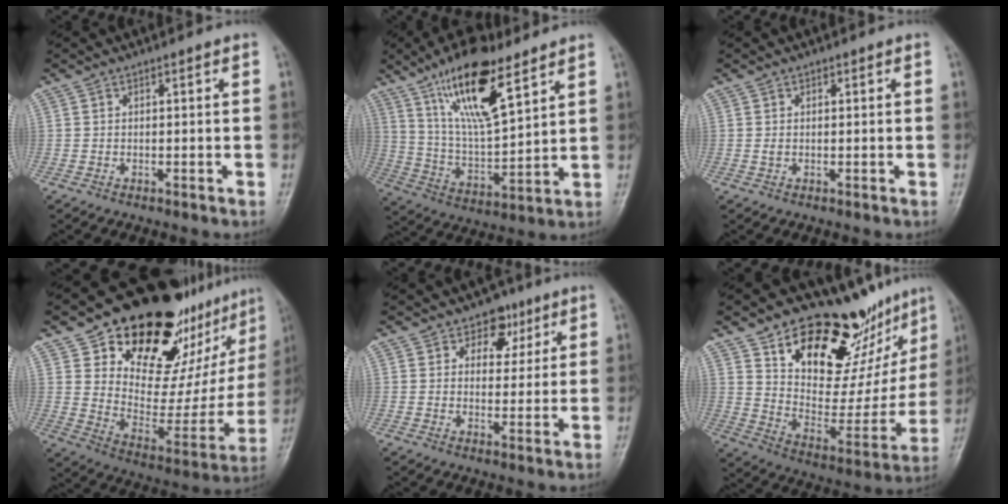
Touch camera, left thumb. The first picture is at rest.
{"total": 17.3, "force": [10.2, 5.6, 12.8], "torque": [-0.208, -0.046, 0.194]}
{"total": 1.0, "force": [0.2, 0.7, 0.6], "torque": [-0.010, -0.001, 0.005]}
{"total": 30.6, "force": [18.9, 15.2, 18.7], "torque": [-0.223, -0.074, 0.284]}
{"total": 5.8, "force": [3.1, 4.3, 2.3], "torque": [0.005, -0.010, 0.042]}
{"total": 26.0, "force": [17.5, 12.7, 14.5], "torque": [-0.153, -0.085, 0.271]}